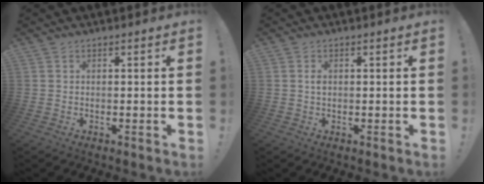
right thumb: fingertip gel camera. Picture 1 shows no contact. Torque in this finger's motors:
{"motor_torque": [0.00, -0.01, 0.02, -0.74, 0.03]}